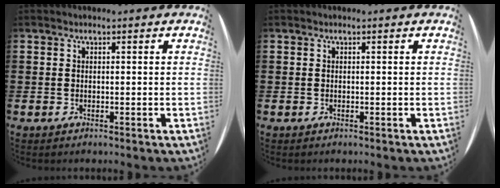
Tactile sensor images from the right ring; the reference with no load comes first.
{"total": 0.0}